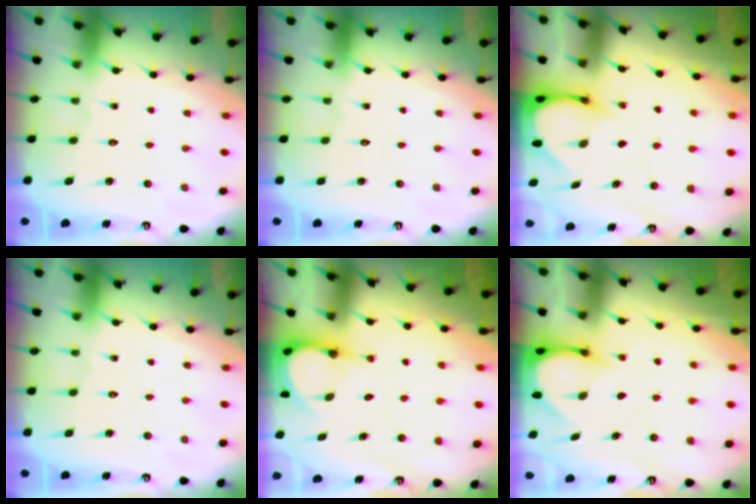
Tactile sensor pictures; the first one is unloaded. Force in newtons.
{"total": 0.0}
{"total": 3.4, "press": 3.4, "slide": 0.3}
{"total": 0.0}
{"total": 3.8, "press": 3.8, "slide": 0.2}
{"total": 3.8, "press": 3.8, "slide": 0.3}